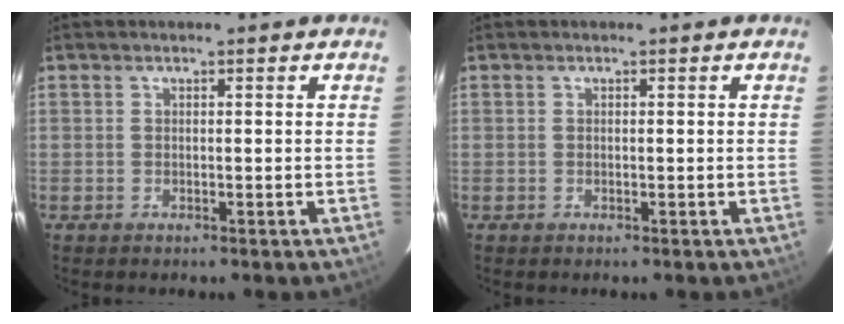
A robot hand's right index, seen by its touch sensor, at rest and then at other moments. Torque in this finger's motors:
{"motor_torque": [-0.08, 0.07, -0.01, 0.00]}